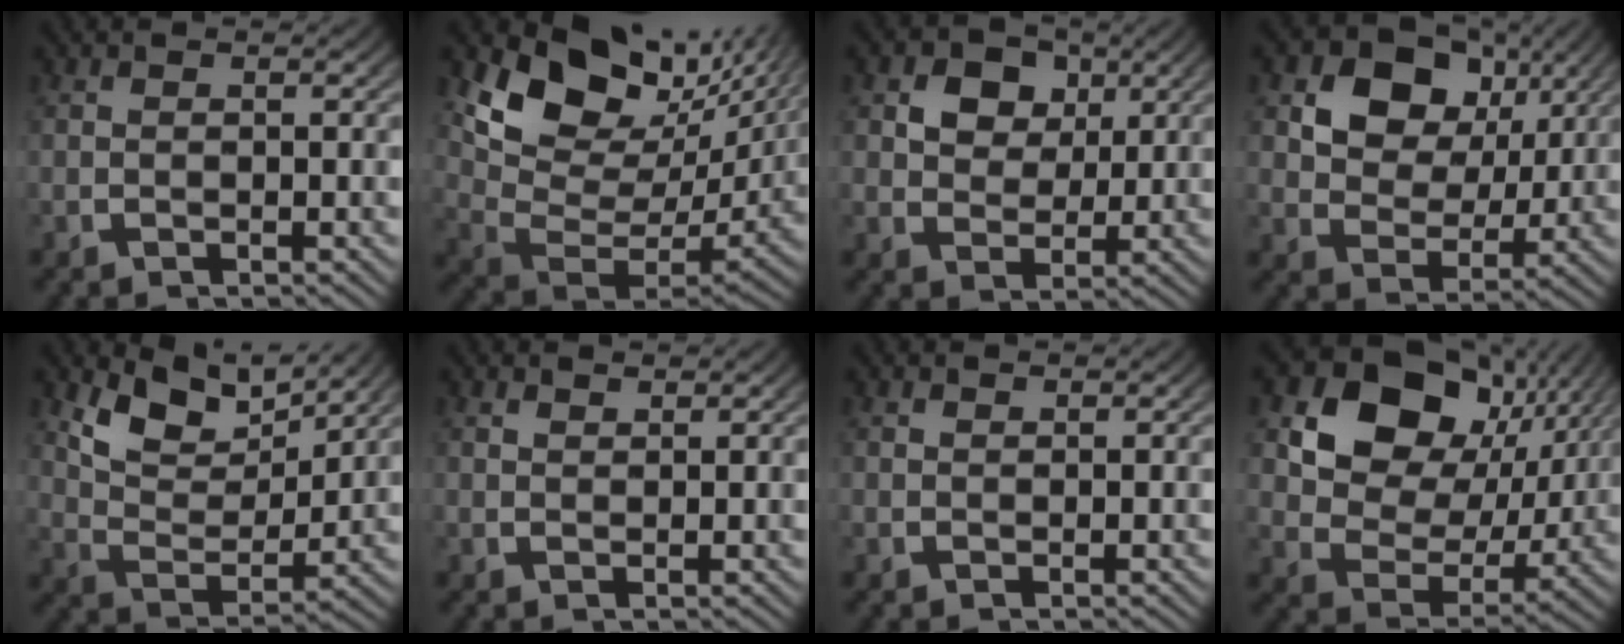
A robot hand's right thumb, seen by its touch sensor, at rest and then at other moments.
{"total": 12.3, "force": [3.9, 7.5, 9.0], "torque": [-0.166, -0.009, 0.064]}
{"total": 4.9, "force": [1.5, 3.9, 2.5], "torque": [-0.044, -0.016, 0.030]}
{"total": 9.5, "force": [2.7, 7.2, 5.5], "torque": [-0.114, -0.026, 0.049]}
{"total": 6.5, "force": [3.6, 3.2, 4.4], "torque": [-0.083, -0.004, 0.063]}
{"total": 1.3, "force": [1.3, 0.2, 0.1], "torque": [0.005, 0.000, 0.025]}
{"total": 0.7, "force": [0.7, 0.1, 0.0], "torque": [0.006, -0.001, 0.014]}
{"total": 16.0, "force": [4.6, 11.5, 10.1], "torque": [-0.190, 0.007, 0.059]}